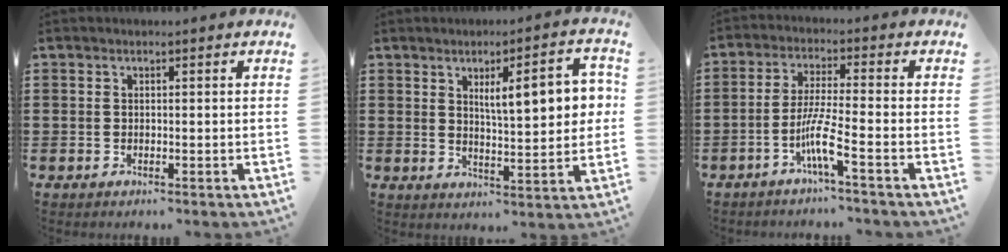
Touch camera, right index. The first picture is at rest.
{"total": 9.0, "force": [2.7, 2.7, 8.2], "torque": [-0.127, -0.001, 0.036]}
{"total": 6.7, "force": [-3.3, 0.2, 5.9], "torque": [-0.126, -0.012, -0.066]}